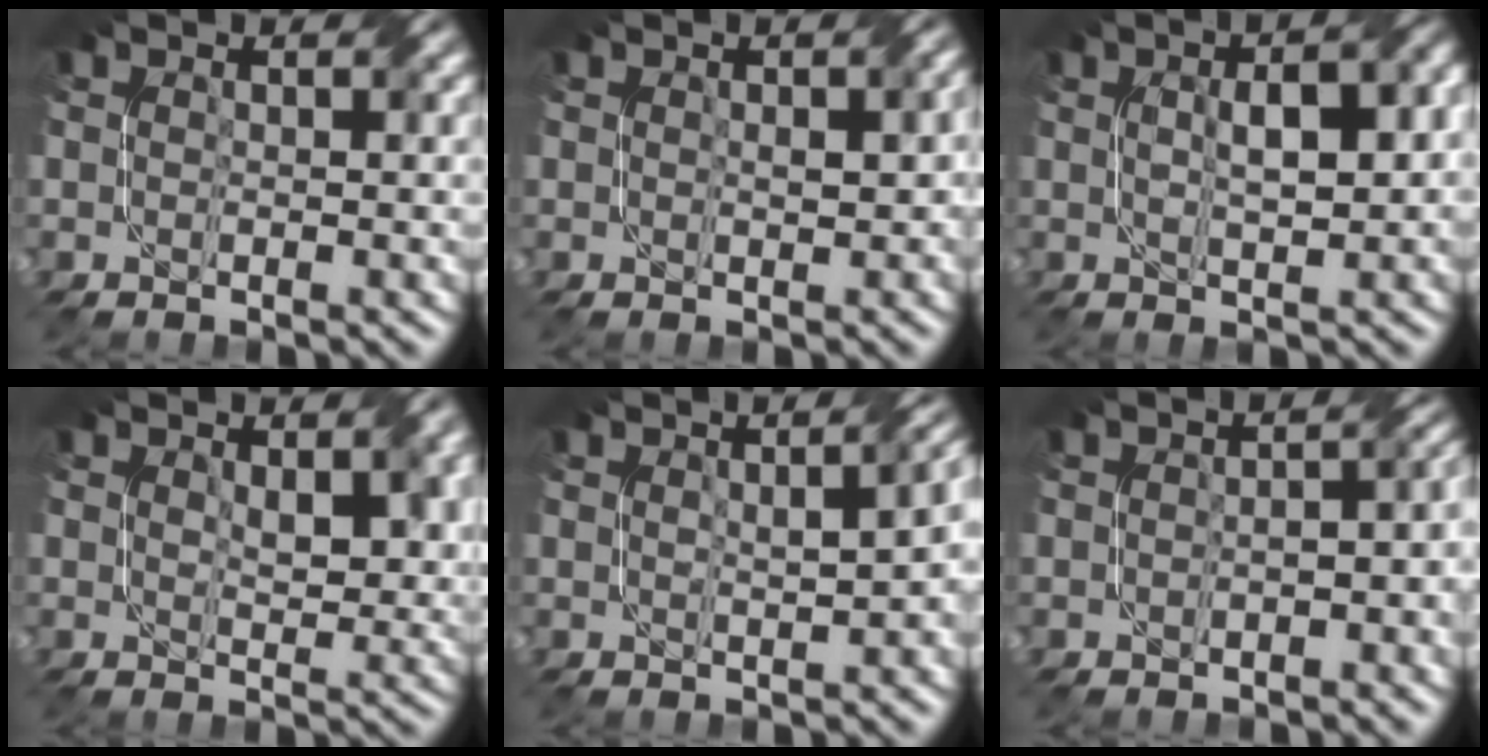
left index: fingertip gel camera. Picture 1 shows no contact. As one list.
[{"total": 2.0, "force": [0.1, 1.2, 1.6], "torque": [-0.019, 0.002, 0.015]}, {"total": 6.3, "force": [1.6, 2.2, 5.7], "torque": [-0.067, 0.027, 0.023]}, {"total": 3.2, "force": [1.5, 1.3, 2.5], "torque": [-0.040, 0.001, 0.036]}, {"total": 5.3, "force": [1.0, 2.2, 4.8], "torque": [-0.036, 0.020, 0.026]}, {"total": 4.5, "force": [-1.1, 2.2, 3.8], "torque": [-0.026, 0.004, -0.004]}]